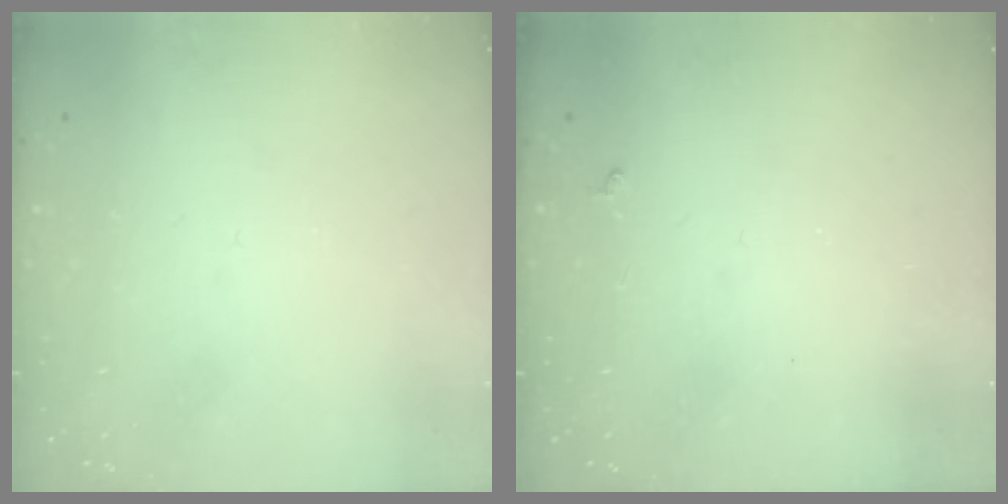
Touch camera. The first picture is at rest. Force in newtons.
{"total": 2.9, "press": 2.9, "slide": 0.4}